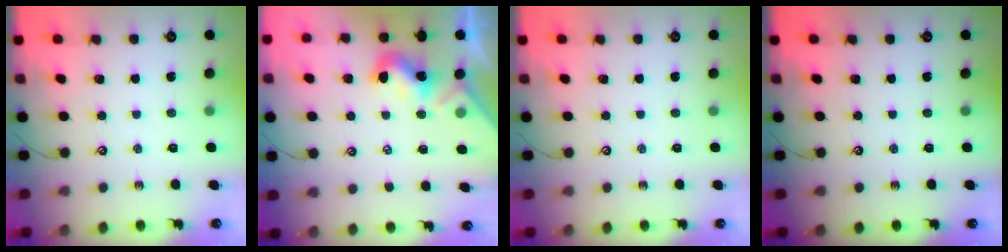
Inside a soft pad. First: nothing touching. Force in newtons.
{"total": 1.8, "press": 1.8, "slide": 0.5}
{"total": 0.0}
{"total": 0.0}